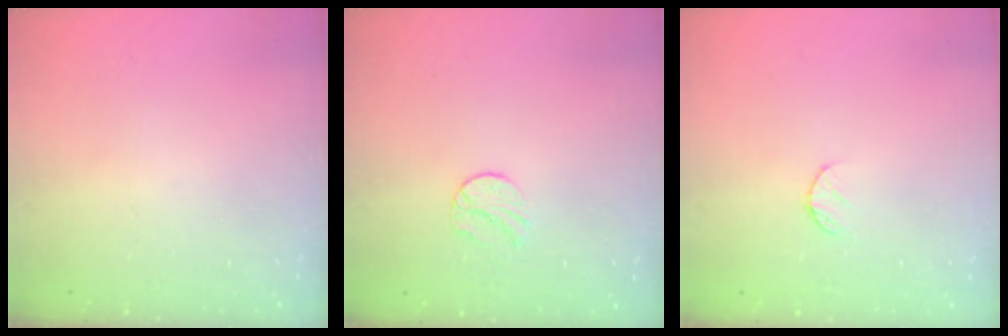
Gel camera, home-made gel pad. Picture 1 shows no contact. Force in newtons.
{"total": 6.6, "press": 6.6, "slide": 0.6}
{"total": 5.1, "press": 5.1, "slide": 0.5}